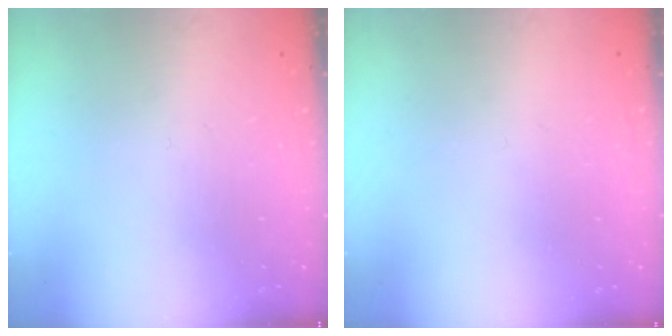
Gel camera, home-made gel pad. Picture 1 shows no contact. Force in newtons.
{"total": 1.6, "press": 1.6, "slide": 0.1}